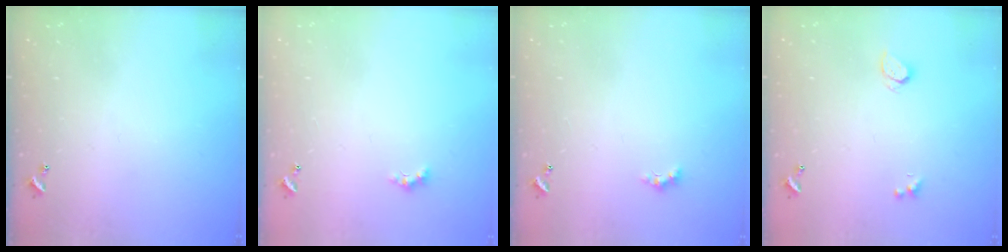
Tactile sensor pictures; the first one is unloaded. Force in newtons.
{"total": 1.5, "press": 1.4, "slide": 0.6}
{"total": 1.5, "press": 1.4, "slide": 0.6}
{"total": 0.7, "press": 0.6, "slide": 0.4}